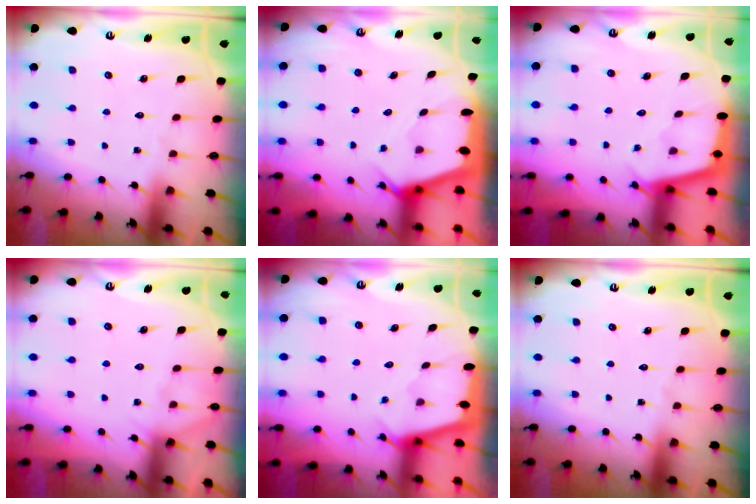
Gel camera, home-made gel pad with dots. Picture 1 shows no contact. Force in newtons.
{"total": 3.0, "press": 3.0, "slide": 0.2}
{"total": 2.4, "press": 2.4, "slide": 0.1}
{"total": 3.4, "press": 3.4, "slide": 0.5}
{"total": 1.8, "press": 1.8, "slide": 0.1}
{"total": 0.0}